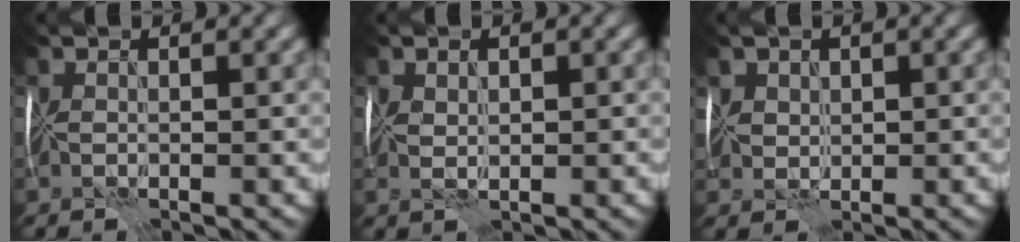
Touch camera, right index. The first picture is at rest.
{"total": 0.6, "force": [0.4, 0.1, 0.4], "torque": [-0.005, 0.003, 0.010]}
{"total": 3.4, "force": [2.3, 2.2, 1.2], "torque": [-0.033, 0.016, 0.038]}